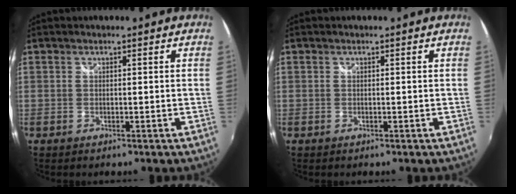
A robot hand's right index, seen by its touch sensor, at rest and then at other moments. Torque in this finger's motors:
{"motor_torque": [0.00, 0.00, 0.00, 0.00]}